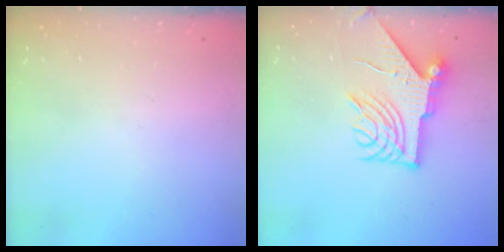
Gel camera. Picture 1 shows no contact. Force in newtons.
{"total": 9.5, "press": 9.4, "slide": 0.9}